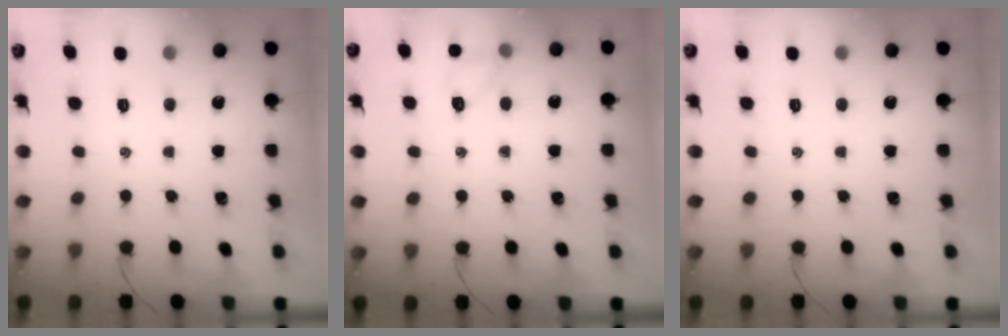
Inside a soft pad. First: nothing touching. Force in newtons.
{"total": 5.4, "press": 5.1, "slide": 1.6}
{"total": 0.0}